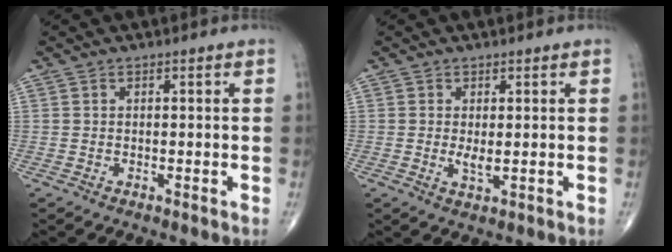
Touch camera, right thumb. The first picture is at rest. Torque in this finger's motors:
{"motor_torque": [1.68, 1.58, -0.06, -0.10, 0.01]}